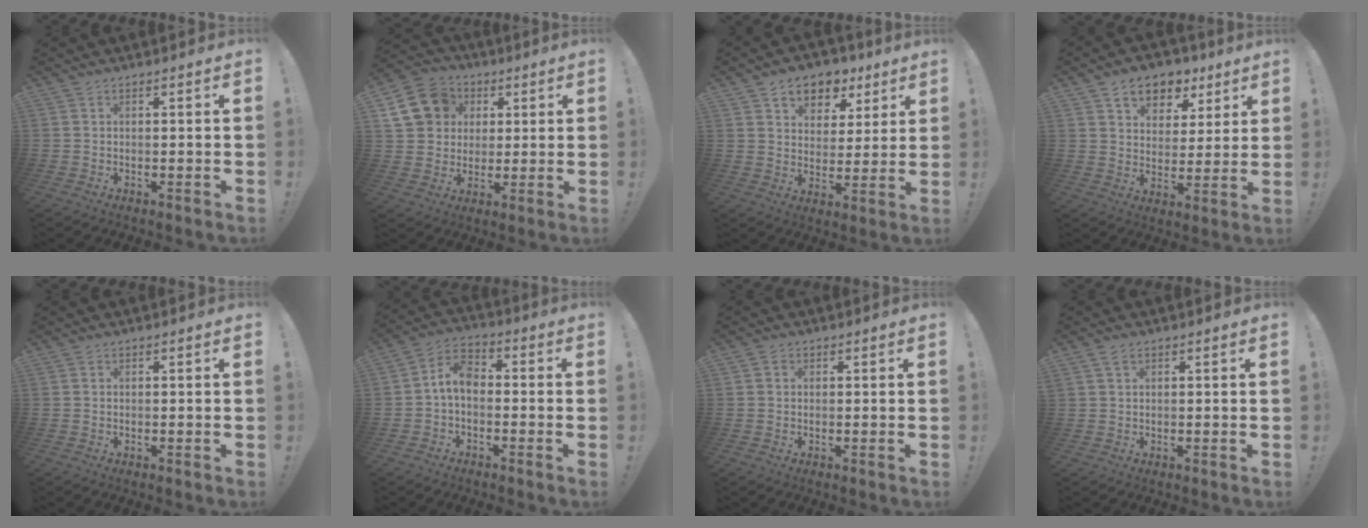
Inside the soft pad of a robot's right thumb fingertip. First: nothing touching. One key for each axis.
{"total": 15.1, "fx": 4.6, "fy": 13.0, "fz": 6.1, "tx": -0.087, "ty": -0.009, "tz": 0.101}
{"total": 8.9, "fx": 5.2, "fy": 6.6, "fz": 3.0, "tx": -0.040, "ty": -0.032, "tz": 0.100}
{"total": 10.0, "fx": 6.0, "fy": 6.9, "fz": 3.8, "tx": -0.058, "ty": -0.033, "tz": 0.116}
{"total": 0.0}
{"total": 7.3, "fx": -1.1, "fy": 4.5, "fz": 5.6, "tx": -0.106, "ty": 0.008, "tz": -0.018}
{"total": 1.0, "fx": 0.2, "fy": 1.0, "fz": 0.1, "tx": 0.004, "ty": 0.000, "tz": 0.003}
{"total": 2.1, "fx": 1.4, "fy": 1.0, "fz": 1.3, "tx": -0.026, "ty": 0.002, "tz": 0.025}